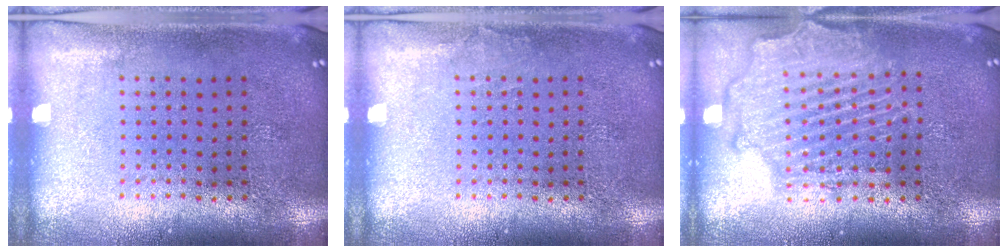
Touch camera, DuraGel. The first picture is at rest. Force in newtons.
{"total": 0.5, "press": 0.5, "slide": 0.1}
{"total": 2.4, "press": 2.2, "slide": 0.8}